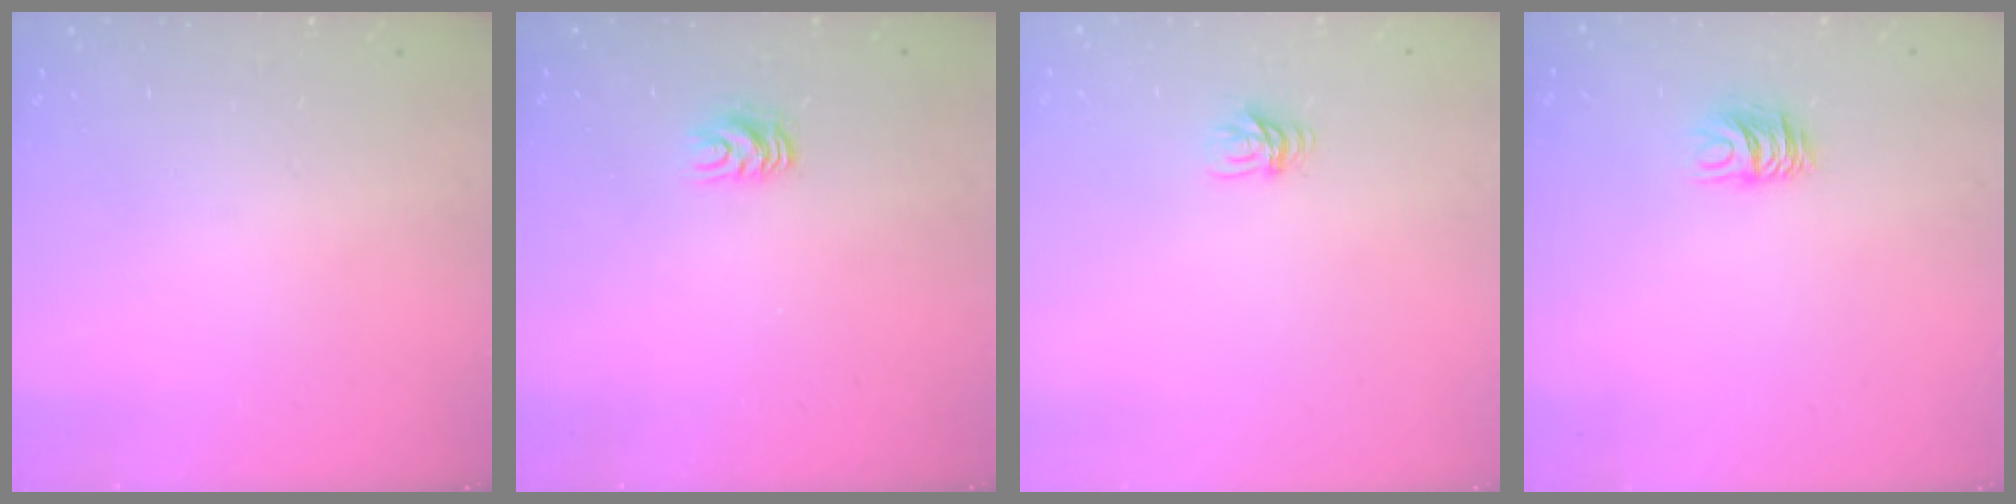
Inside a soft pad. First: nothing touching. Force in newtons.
{"total": 5.7, "press": 5.7, "slide": 0.6}
{"total": 4.2, "press": 4.2, "slide": 0.5}
{"total": 7.0, "press": 7.0, "slide": 0.5}